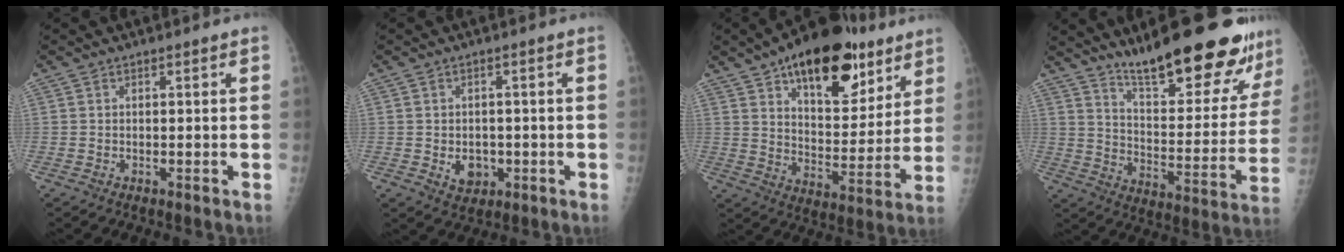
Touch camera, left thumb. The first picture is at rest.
{"total": 4.4, "force": [-1.0, 3.5, 2.4], "torque": [-0.015, 0.004, -0.005]}
{"total": 22.7, "force": [13.2, 11.0, 14.8], "torque": [-0.177, -0.046, 0.206]}
{"total": 24.4, "force": [18.0, 6.0, 15.3], "torque": [-0.181, -0.098, 0.270]}